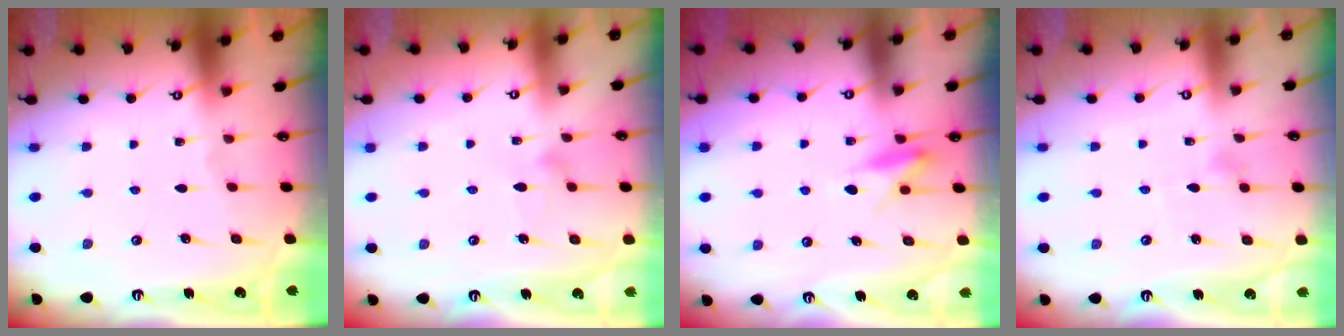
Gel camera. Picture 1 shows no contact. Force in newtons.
{"total": 7.7, "press": 7.7, "slide": 0.3}
{"total": 8.0, "press": 7.9, "slide": 0.9}
{"total": 4.2, "press": 4.2, "slide": 0.3}